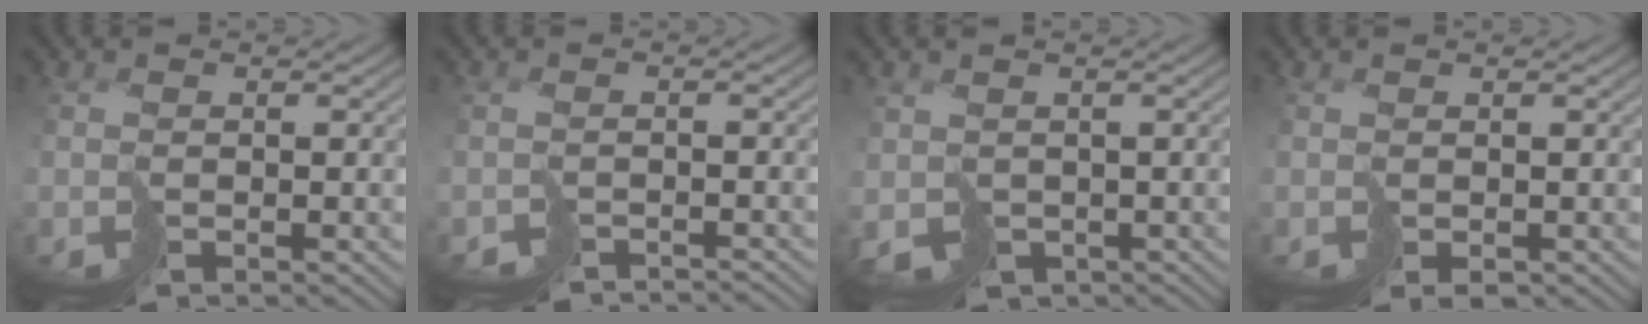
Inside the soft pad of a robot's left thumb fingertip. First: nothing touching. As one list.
[{"total": 3.0, "force": [-3.0, 0.0, -0.2], "torque": [0.012, -0.008, -0.052]}, {"total": 2.5, "force": [-0.2, 2.3, 0.8], "torque": [-0.024, -0.020, -0.001]}, {"total": 1.6, "force": [-0.3, 1.1, 1.1], "torque": [-0.020, -0.006, 0.003]}]